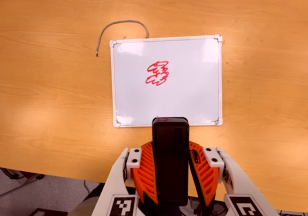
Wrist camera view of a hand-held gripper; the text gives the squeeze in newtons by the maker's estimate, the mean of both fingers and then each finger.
{"total": 8.4, "left": 6.4, "right": 10.3}